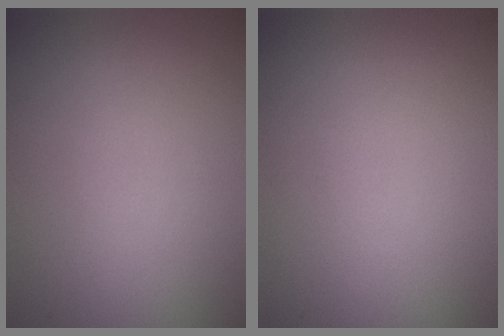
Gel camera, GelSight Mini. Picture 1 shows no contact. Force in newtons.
{"total": 0.0}